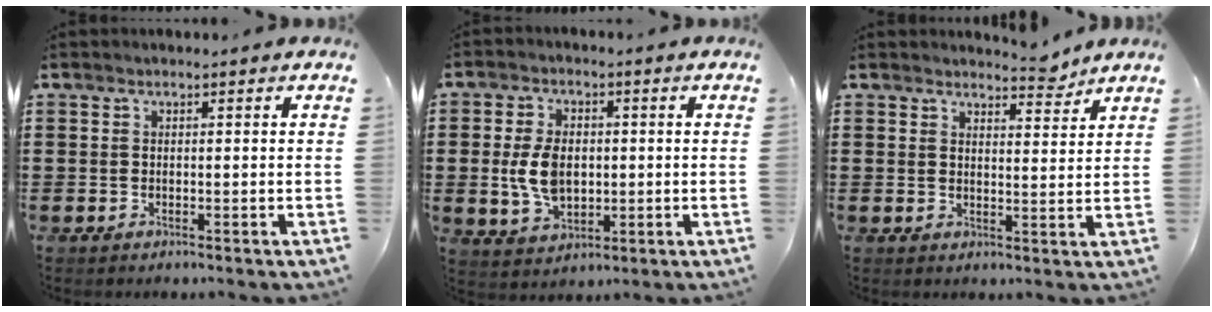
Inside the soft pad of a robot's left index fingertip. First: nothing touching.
{"total": 7.0, "force": [0.1, 4.5, 5.3], "torque": [-0.124, 0.001, -0.008]}
{"total": 4.3, "force": [4.1, 0.6, 1.0], "torque": [-0.015, -0.019, 0.072]}